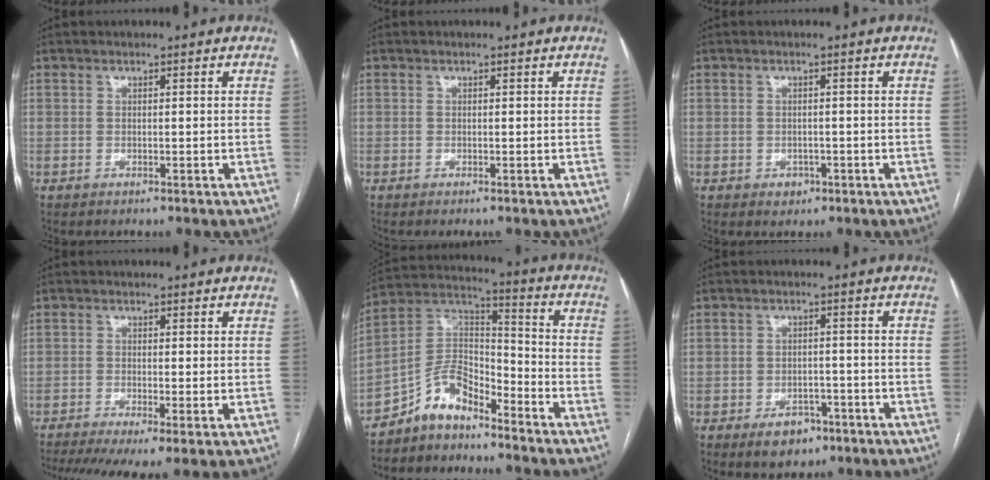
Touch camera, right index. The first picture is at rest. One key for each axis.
{"total": 0.0}
{"total": 1.9, "fx": -0.8, "fy": 1.6, "fz": 0.6, "tx": -0.005, "ty": 0.005, "tz": -0.005}
{"total": 8.0, "fx": -4.7, "fy": 1.9, "fz": 6.2, "tx": -0.108, "ty": -0.013, "tz": -0.079}
{"total": 8.9, "fx": -7.1, "fy": 3.8, "fz": 3.8, "tx": -0.074, "ty": 0.038, "tz": -0.139}
{"total": 5.2, "fx": -3.1, "fy": 3.3, "fz": 2.6, "tx": -0.036, "ty": 0.004, "tz": -0.037}